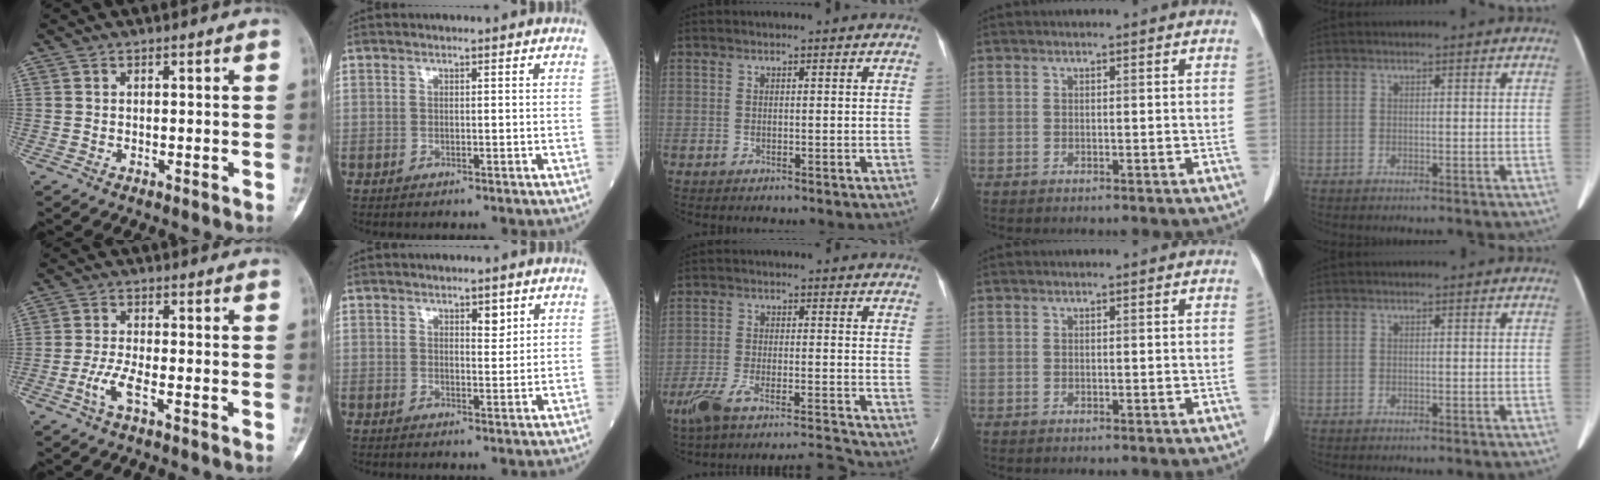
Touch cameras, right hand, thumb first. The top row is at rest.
{"thumb": {"total": 4.1, "force": [-2.0, 0.9, 3.4], "torque": [-0.083, 0.008, -0.044]}, "index": {"total": 2.3, "force": [1.3, 0.8, 1.7], "torque": [-0.023, -0.004, 0.020]}, "middle": {"total": 10.6, "force": [-9.9, -0.7, 3.7], "torque": [-0.070, 0.007, -0.169]}}